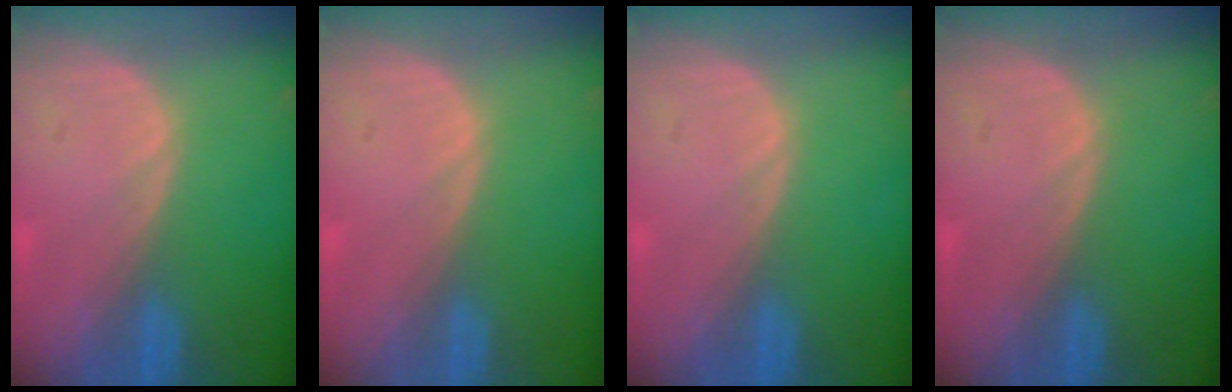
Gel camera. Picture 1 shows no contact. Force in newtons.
{"total": 0.0}
{"total": 0.0}
{"total": 0.0}